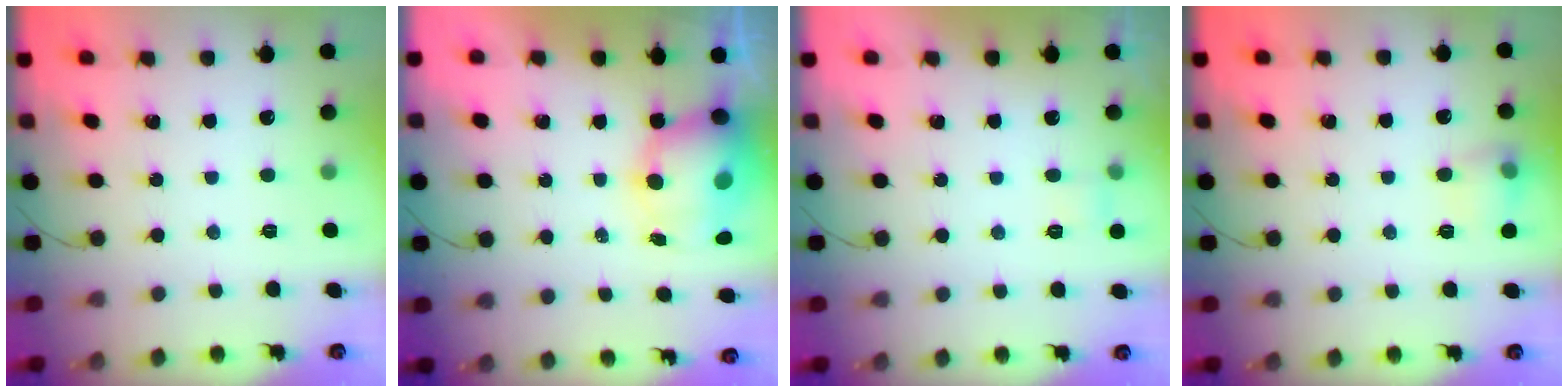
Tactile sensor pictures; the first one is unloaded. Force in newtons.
{"total": 9.4, "press": 9.0, "slide": 2.7}
{"total": 2.6, "press": 2.4, "slide": 1.0}
{"total": 8.5, "press": 8.4, "slide": 0.8}